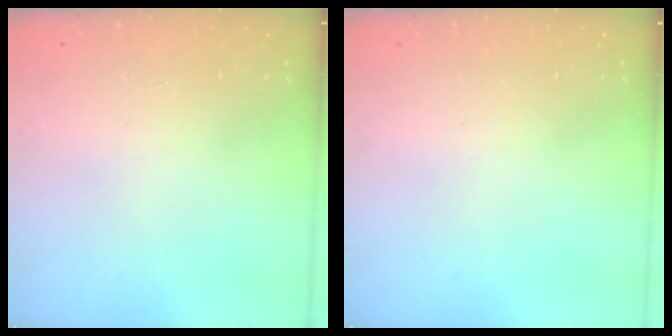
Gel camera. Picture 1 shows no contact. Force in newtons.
{"total": 0.0}